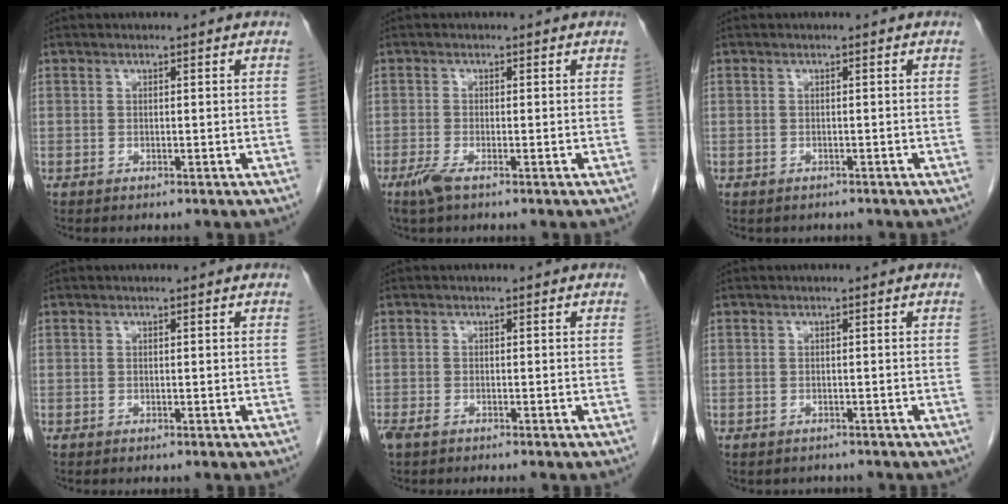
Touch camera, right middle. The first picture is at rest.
{"total": 2.3, "force": [-1.5, 0.3, 1.8], "torque": [-0.042, -0.006, -0.033]}
{"total": 1.4, "force": [-1.2, 0.7, 0.1], "torque": [-0.009, 0.001, -0.016]}
{"total": 0.0}
{"total": 2.5, "force": [-1.8, 0.7, 1.5], "torque": [-0.030, -0.006, -0.029]}
{"total": 1.6, "force": [-1.4, 0.9, -0.1], "torque": [-0.005, 0.001, -0.023]}